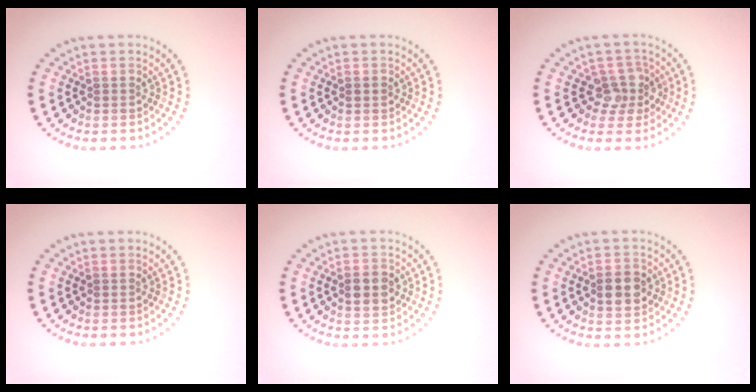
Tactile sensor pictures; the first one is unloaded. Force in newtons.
{"total": 0.8, "press": 0.8, "slide": 0.1}
{"total": 2.9, "press": 2.6, "slide": 1.3}
{"total": 0.0}
{"total": 3.0, "press": 3.0, "slide": 0.1}
{"total": 3.4, "press": 3.4, "slide": 0.1}